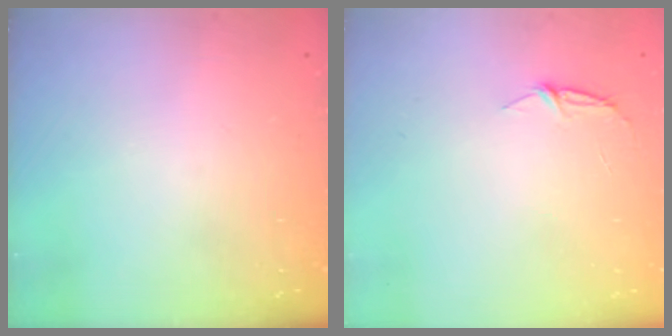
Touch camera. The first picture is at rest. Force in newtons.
{"total": 3.9, "press": 3.9, "slide": 0.4}